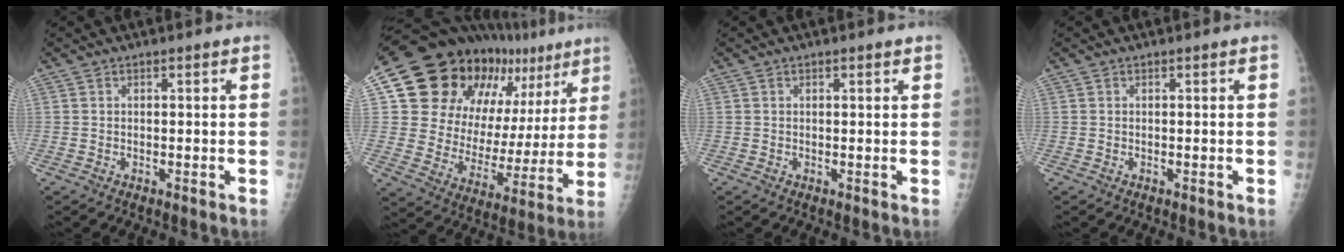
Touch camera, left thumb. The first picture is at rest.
{"total": 26.5, "force": [15.4, 15.4, 15.1], "torque": [-0.195, -0.021, 0.238]}
{"total": 0.8, "force": [0.4, 0.4, 0.6], "torque": [-0.003, 0.000, 0.005]}
{"total": 0.0}